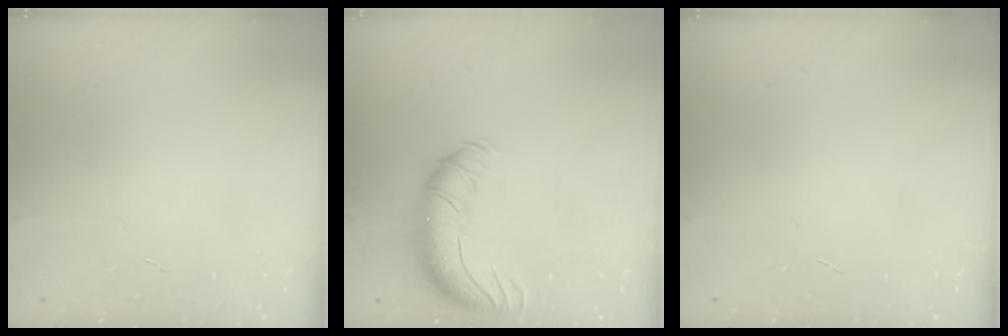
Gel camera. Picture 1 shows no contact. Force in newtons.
{"total": 12.1, "press": 11.8, "slide": 2.7}
{"total": 0.0}